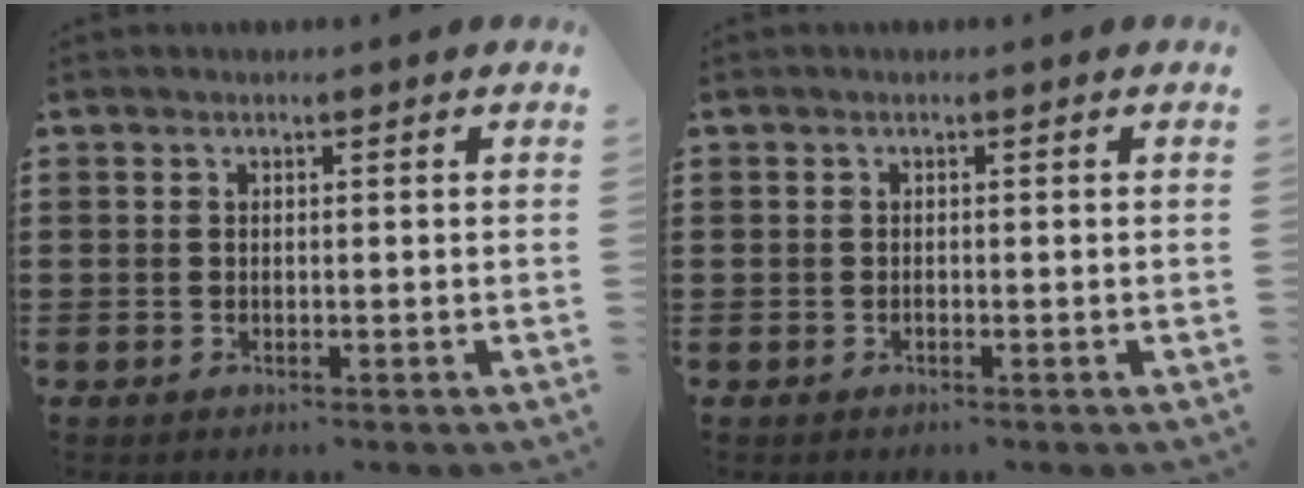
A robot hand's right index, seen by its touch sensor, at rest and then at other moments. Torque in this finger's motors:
{"motor_torque": [1.07, 1.07, 0.08, 0.01]}